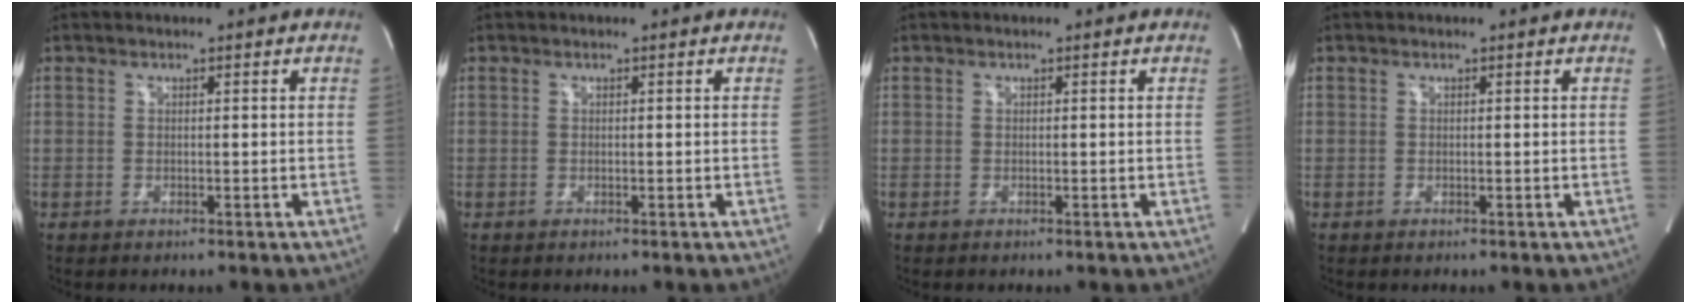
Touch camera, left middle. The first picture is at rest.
{"total": 0.0}
{"total": 0.0}
{"total": 0.0}